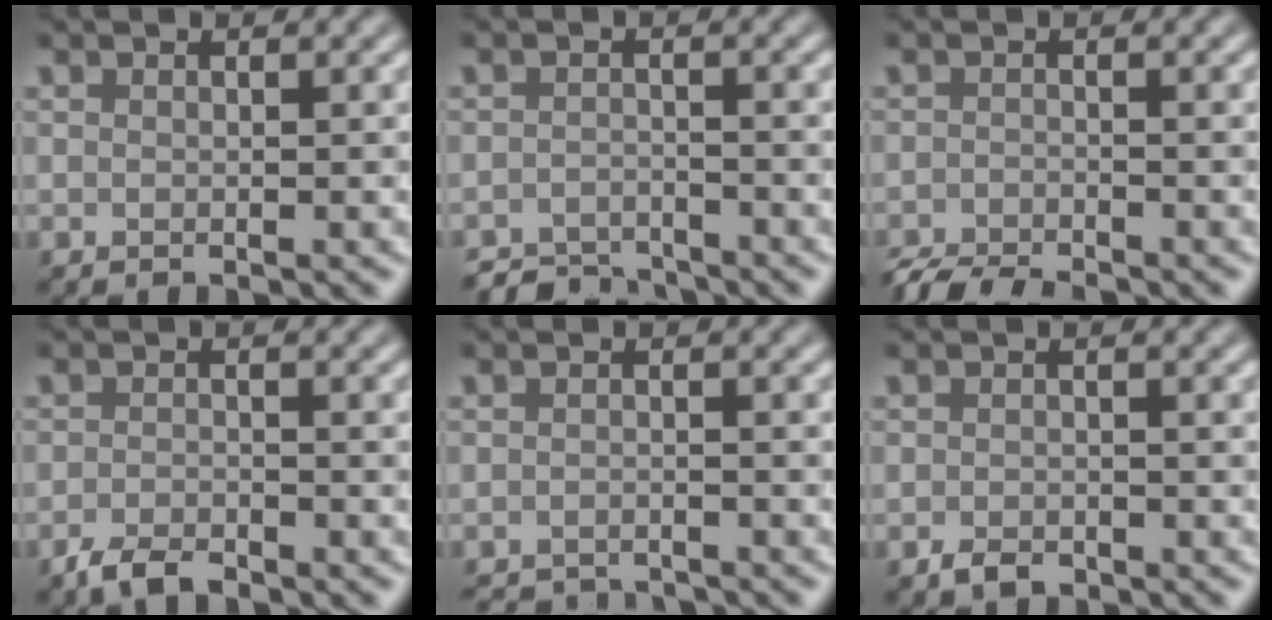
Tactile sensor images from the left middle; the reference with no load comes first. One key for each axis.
{"total": 3.3, "fx": -3.2, "fy": 0.6, "fz": 0.4, "tx": -0.002, "ty": -0.001, "tz": -0.061}
{"total": 3.5, "fx": -3.3, "fy": 0.4, "fz": 1.0, "tx": -0.015, "ty": -0.009, "tz": -0.065}
{"total": 2.1, "fx": -1.7, "fy": 0.7, "fz": 1.0, "tx": -0.023, "ty": 0.000, "tz": -0.036}
{"total": 3.8, "fx": -3.7, "fy": 0.5, "fz": 0.6, "tx": -0.013, "ty": -0.007, "tz": -0.059}
{"total": 1.2, "fx": -0.9, "fy": 0.7, "fz": 0.6, "tx": -0.010, "ty": 0.000, "tz": -0.017}